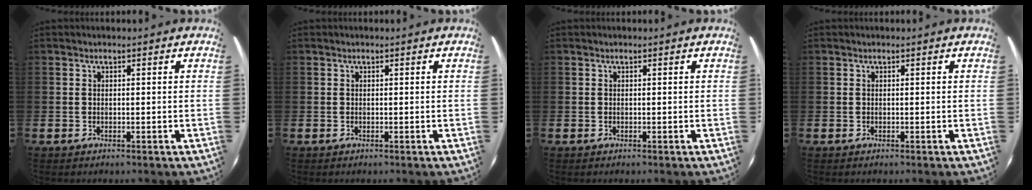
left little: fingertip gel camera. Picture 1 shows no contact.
{"total": 0.0}
{"total": 0.0}
{"total": 0.0}